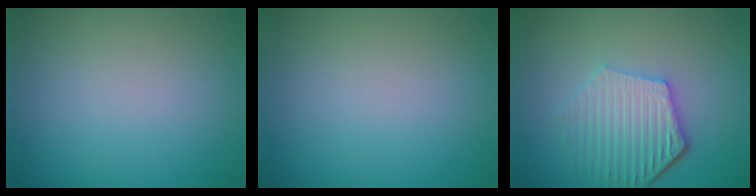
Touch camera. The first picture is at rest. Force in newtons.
{"total": 0.0}
{"total": 5.4, "press": 4.2, "slide": 3.4}